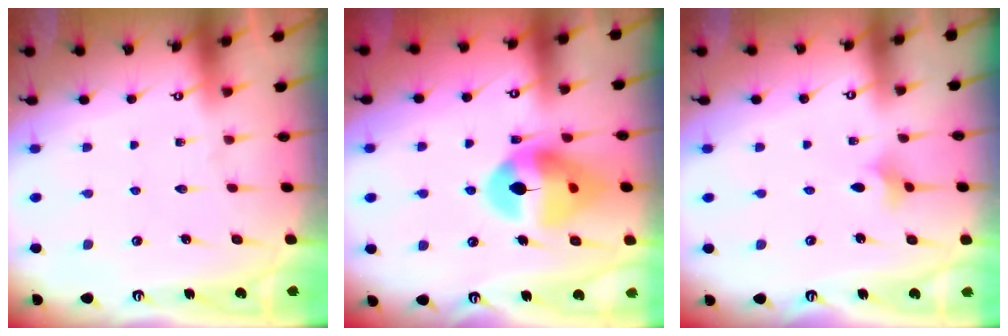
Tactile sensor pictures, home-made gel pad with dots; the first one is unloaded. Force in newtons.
{"total": 14.7, "press": 14.6, "slide": 1.6}
{"total": 2.2, "press": 2.1, "slide": 0.6}